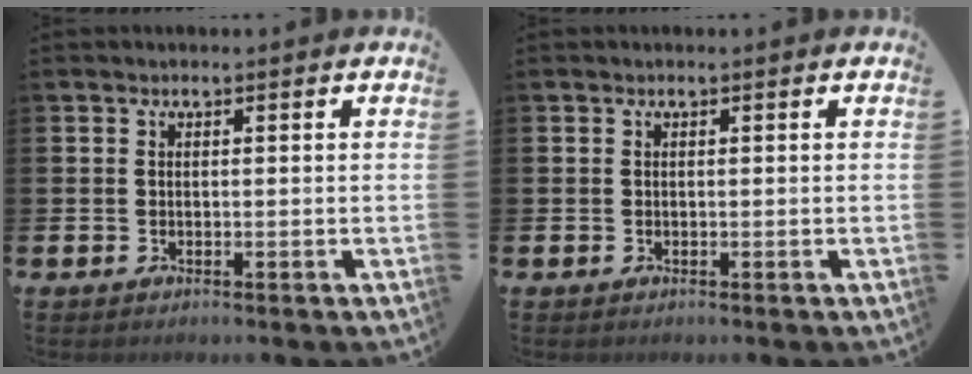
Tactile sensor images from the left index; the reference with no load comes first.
{"total": 0.0}